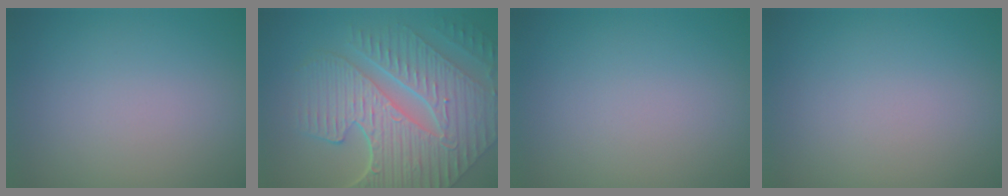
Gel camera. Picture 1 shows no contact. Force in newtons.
{"total": 10.0, "press": 7.1, "slide": 7.1}
{"total": 0.0}
{"total": 0.0}